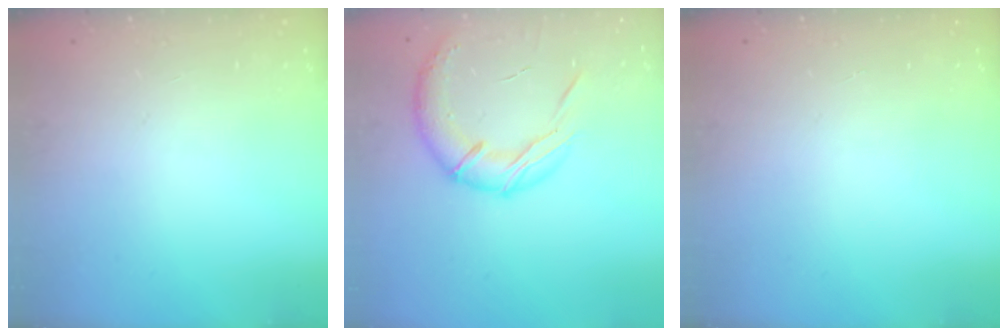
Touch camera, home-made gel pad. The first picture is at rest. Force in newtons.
{"total": 14.9, "press": 14.7, "slide": 2.3}
{"total": 0.0}